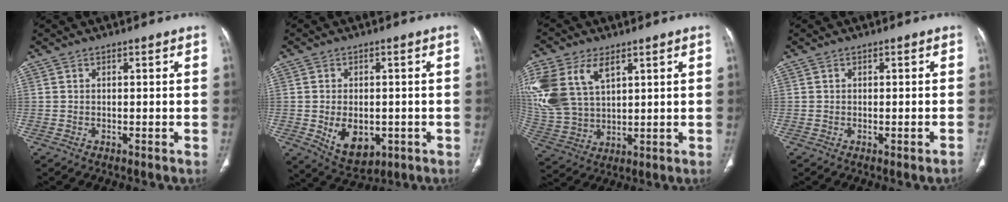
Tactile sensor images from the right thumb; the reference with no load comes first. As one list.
[{"total": 8.7, "force": [-2.0, 5.8, 6.2], "torque": [-0.077, -0.003, -0.014]}, {"total": 16.7, "force": [6.9, 10.2, 11.2], "torque": [-0.256, -0.009, 0.144]}, {"total": 1.3, "force": [-0.7, 0.1, 1.1], "torque": [-0.018, 0.007, -0.007]}]